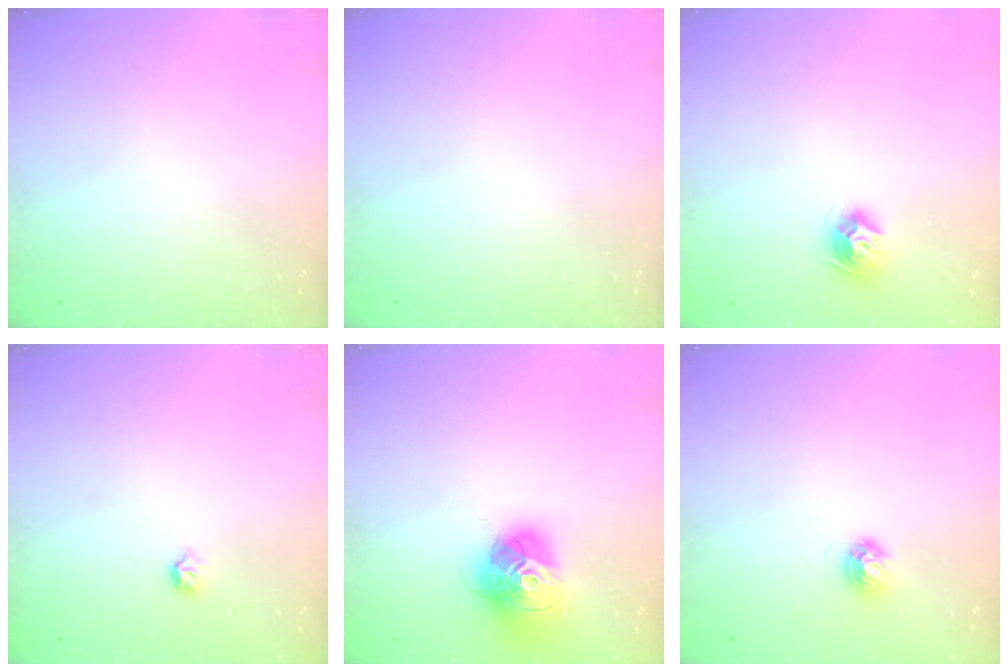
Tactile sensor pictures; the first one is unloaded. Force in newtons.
{"total": 0.0}
{"total": 8.8, "press": 8.8, "slide": 0.4}
{"total": 3.4, "press": 3.3, "slide": 0.7}
{"total": 15.7, "press": 15.7, "slide": 1.4}
{"total": 5.3, "press": 5.3, "slide": 0.6}